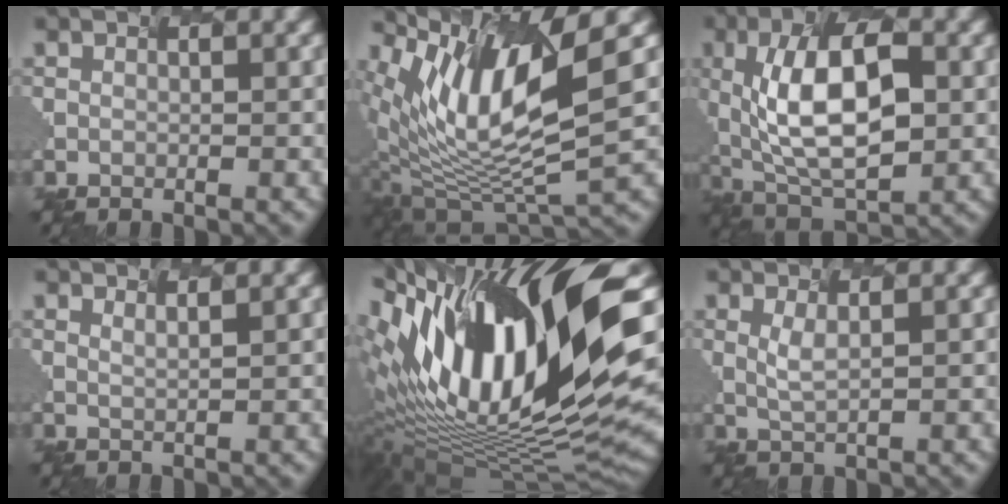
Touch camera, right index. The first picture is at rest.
{"total": 10.1, "force": [3.8, 2.4, 9.0], "torque": [-0.183, -0.007, 0.080]}
{"total": 9.7, "force": [0.2, 4.5, 8.6], "torque": [-0.152, 0.005, 0.002]}
{"total": 1.1, "force": [1.0, 0.1, 0.4], "torque": [-0.009, -0.003, 0.013]}
{"total": 16.7, "force": [2.9, 4.7, 15.8], "torque": [-0.283, -0.015, 0.050]}
{"total": 1.1, "force": [0.1, 0.1, 1.1], "torque": [-0.033, -0.005, 0.010]}